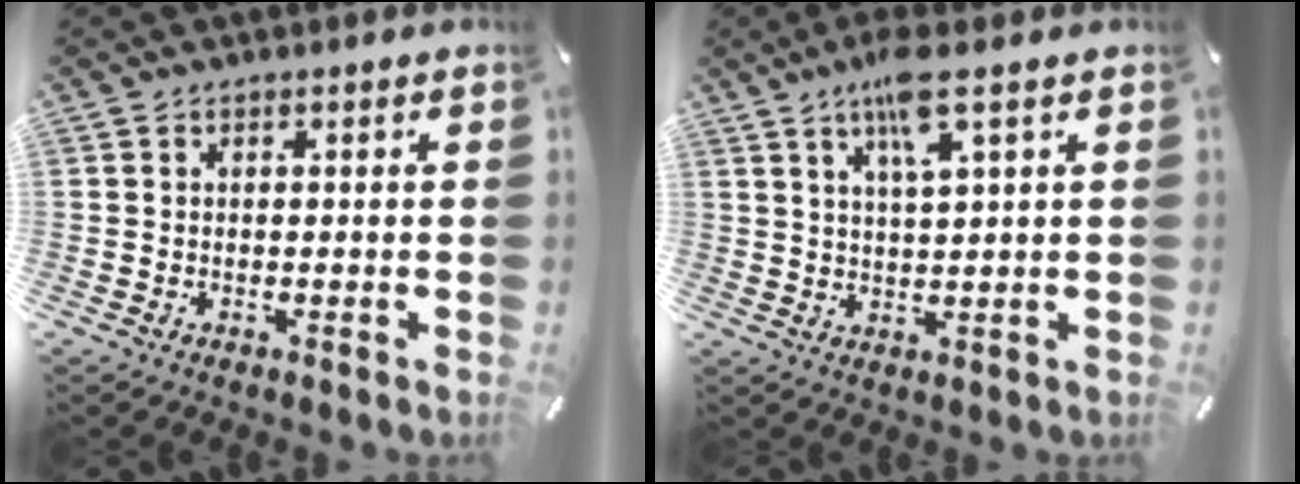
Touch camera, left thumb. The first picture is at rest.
{"total": 7.8, "force": [4.6, 1.1, 6.2], "torque": [-0.124, -0.002, 0.077]}